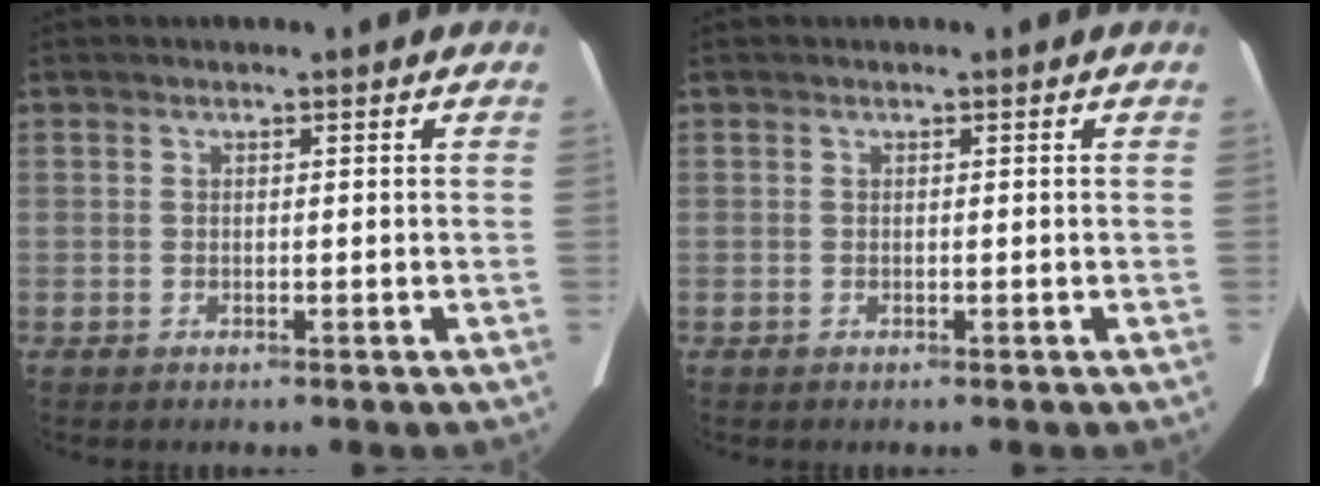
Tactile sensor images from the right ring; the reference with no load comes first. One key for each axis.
{"total": 0.0}